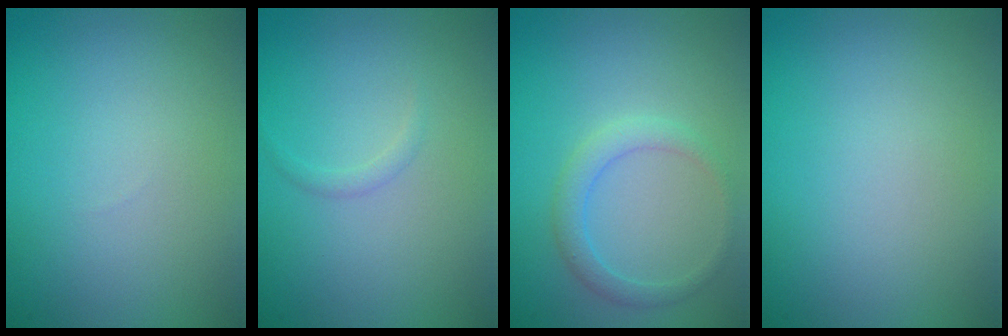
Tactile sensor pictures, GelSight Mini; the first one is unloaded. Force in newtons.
{"total": 0.7, "press": 0.7, "slide": 0.0}
{"total": 2.0, "press": 2.0, "slide": 0.1}
{"total": 0.0}